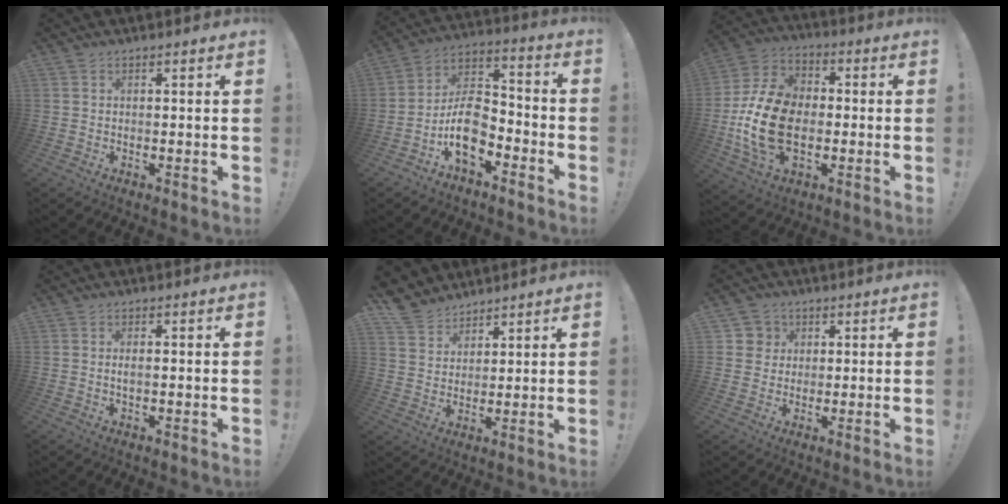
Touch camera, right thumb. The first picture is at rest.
{"total": 13.4, "force": [-6.5, 9.0, 7.5], "torque": [-0.125, 0.039, -0.108]}
{"total": 20.4, "force": [-3.4, 13.7, 14.8], "torque": [-0.279, 0.024, -0.049]}
{"total": 1.3, "force": [-0.1, 0.3, 1.2], "torque": [-0.015, -0.003, -0.004]}
{"total": 7.4, "force": [6.0, 4.2, 0.8], "torque": [-0.019, -0.048, 0.120]}
{"total": 4.9, "force": [1.4, 4.6, 0.7], "torque": [-0.006, -0.006, 0.027]}